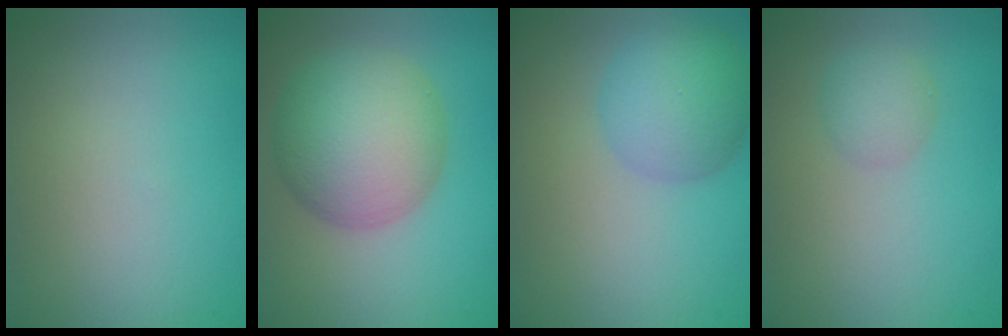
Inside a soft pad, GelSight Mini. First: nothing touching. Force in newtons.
{"total": 8.4, "press": 8.4, "slide": 0.5}
{"total": 4.9, "press": 4.9, "slide": 0.1}
{"total": 2.0, "press": 2.0, "slide": 0.0}